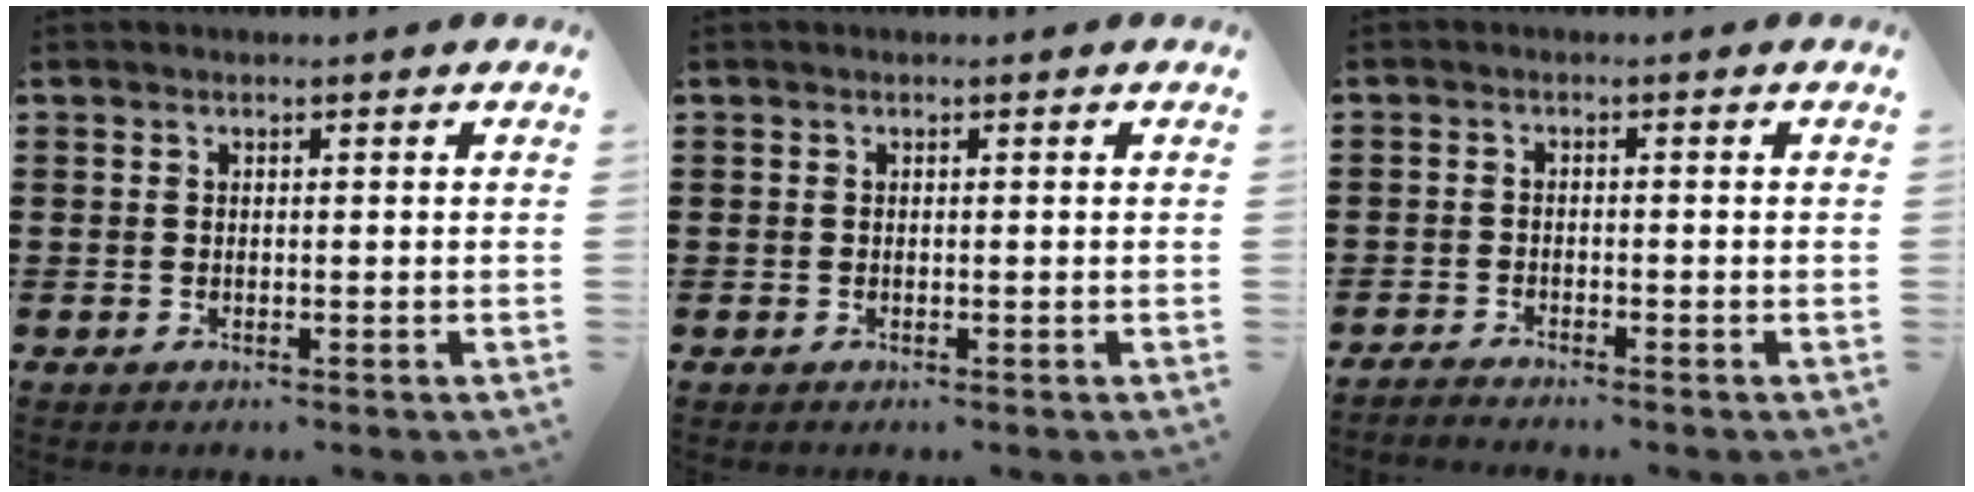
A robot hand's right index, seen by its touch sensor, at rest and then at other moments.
{"total": 0.0}
{"total": 2.3, "force": [-2.3, 0.1, 0.2], "torque": [-0.009, 0.004, -0.048]}